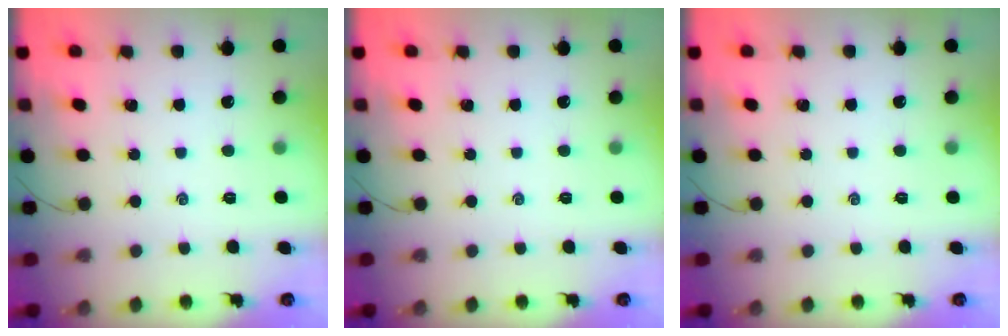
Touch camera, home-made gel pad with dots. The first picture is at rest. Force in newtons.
{"total": 0.0}
{"total": 0.0}